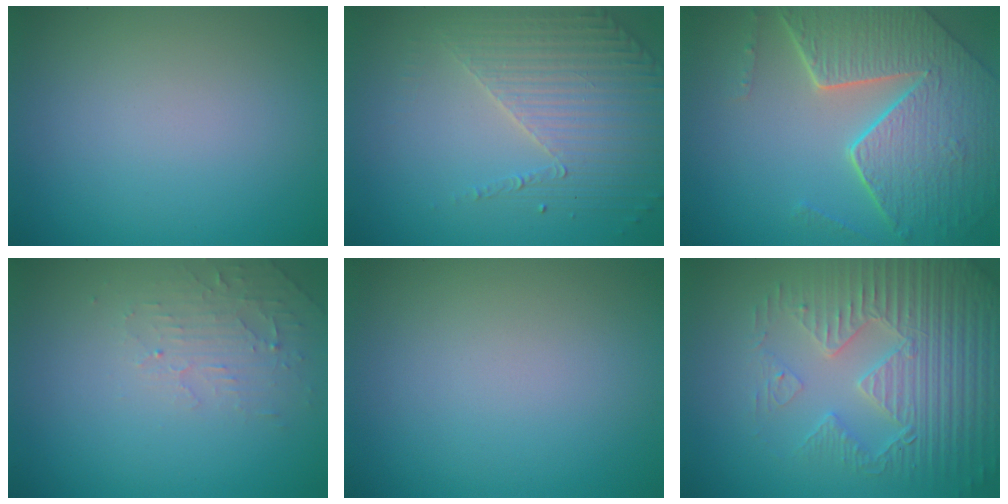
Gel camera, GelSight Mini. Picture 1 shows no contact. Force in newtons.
{"total": 4.1, "press": 3.3, "slide": 2.4}
{"total": 8.2, "press": 5.9, "slide": 5.7}
{"total": 2.4, "press": 2.3, "slide": 0.5}
{"total": 0.0}
{"total": 5.8, "press": 5.2, "slide": 2.6}